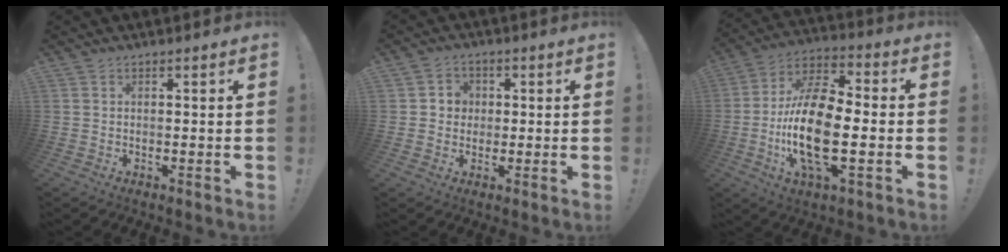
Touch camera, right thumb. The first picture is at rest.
{"total": 4.5, "force": [0.2, 4.3, 1.1], "torque": [-0.017, 0.005, 0.003]}
{"total": 20.8, "force": [-3.7, 9.9, 18.0], "torque": [-0.363, 0.013, -0.062]}